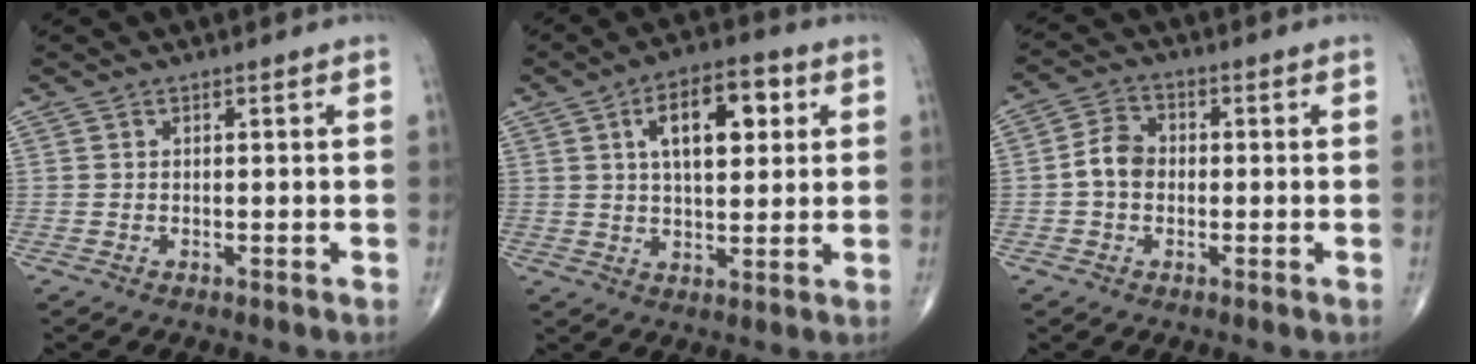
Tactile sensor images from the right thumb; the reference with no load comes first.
{"total": 12.5, "force": [3.9, 6.1, 10.2], "torque": [-0.137, 0.002, 0.059]}
{"total": 5.4, "force": [-0.6, 4.2, 3.4], "torque": [-0.054, 0.019, -0.020]}